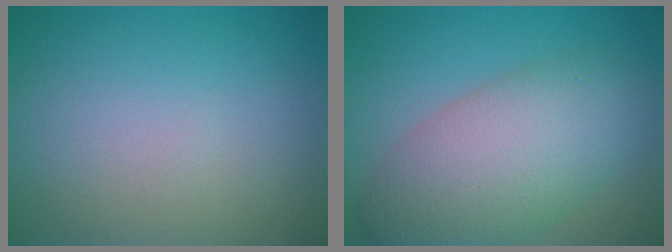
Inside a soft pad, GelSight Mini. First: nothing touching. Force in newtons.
{"total": 8.5, "press": 8.5, "slide": 0.2}